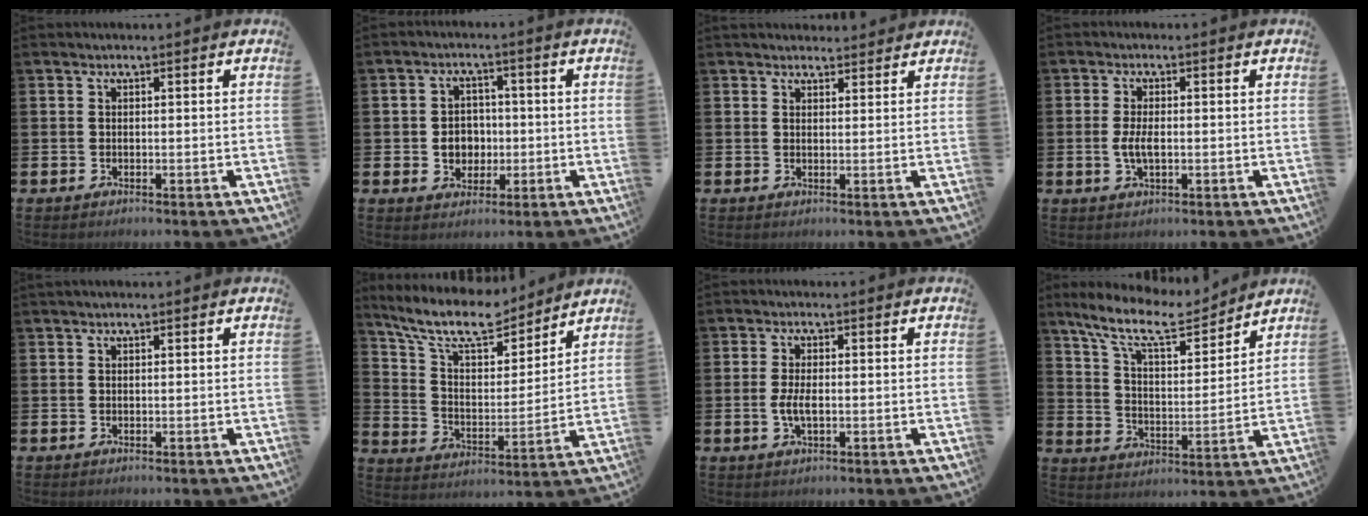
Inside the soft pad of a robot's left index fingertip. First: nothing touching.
{"total": 4.1, "force": [-0.3, 3.6, 1.8], "torque": [-0.024, 0.002, -0.016]}
{"total": 2.3, "force": [2.2, 0.7, 0.0], "torque": [0.007, -0.010, 0.039]}
{"total": 3.0, "force": [-0.3, 1.3, 2.7], "torque": [-0.051, -0.003, -0.010]}
{"total": 0.6, "force": [0.4, 0.1, 0.4], "torque": [0.000, 0.000, 0.005]}
{"total": 11.2, "force": [9.7, 3.2, 4.5], "torque": [-0.113, -0.060, 0.168]}
{"total": 2.9, "force": [-0.3, 1.2, 2.6], "torque": [-0.042, -0.001, -0.008]}
{"total": 11.0, "force": [9.7, 2.6, 4.7], "torque": [-0.117, -0.056, 0.168]}